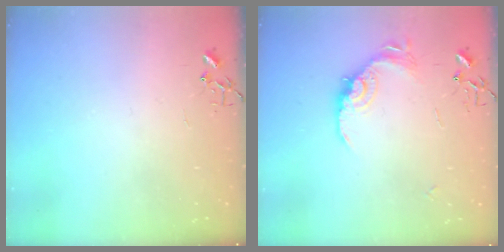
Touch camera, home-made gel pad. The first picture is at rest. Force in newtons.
{"total": 13.7, "press": 13.7, "slide": 0.8}